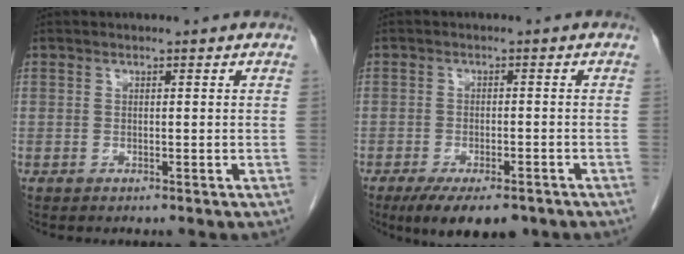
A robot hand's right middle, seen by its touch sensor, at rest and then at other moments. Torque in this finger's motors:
{"motor_torque": [1.03, -0.83, 0.07, 0.04]}